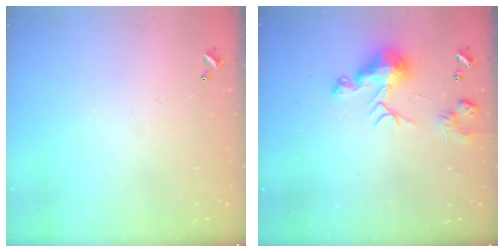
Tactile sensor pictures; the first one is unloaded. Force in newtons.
{"total": 8.3, "press": 8.3, "slide": 0.7}